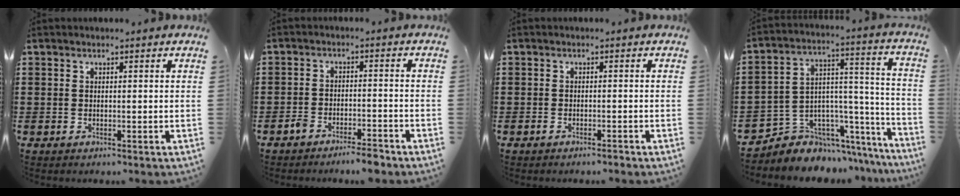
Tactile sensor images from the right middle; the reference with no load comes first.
{"total": 3.5, "force": [-3.4, 0.5, 0.9], "torque": [-0.025, 0.003, -0.070]}
{"total": 1.0, "force": [-0.8, 0.1, 0.5], "torque": [-0.011, -0.002, -0.016]}
{"total": 5.4, "force": [-4.0, 3.6, -0.5], "torque": [-0.004, -0.007, -0.073]}